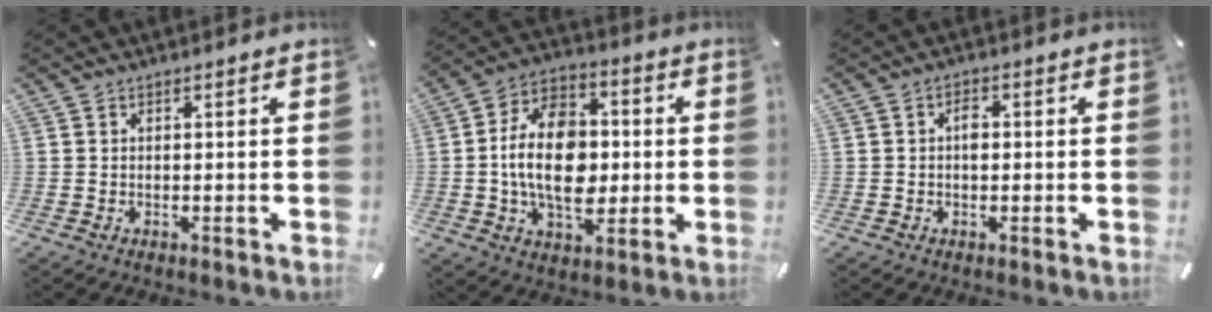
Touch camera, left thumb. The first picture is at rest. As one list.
[{"total": 16.7, "force": [-0.8, 11.2, 12.4], "torque": [-0.232, 0.006, -0.017]}, {"total": 2.4, "force": [0.0, 1.4, 1.9], "torque": [-0.029, 0.001, -0.004]}]